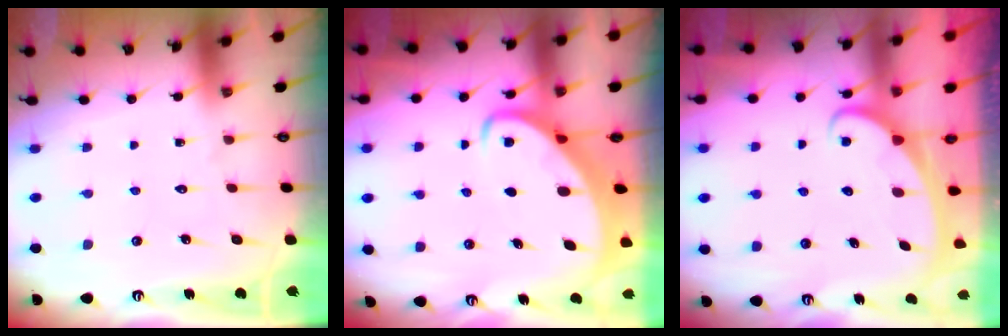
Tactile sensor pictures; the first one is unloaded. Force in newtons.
{"total": 3.3, "press": 3.2, "slide": 0.3}
{"total": 2.6, "press": 2.6, "slide": 0.3}